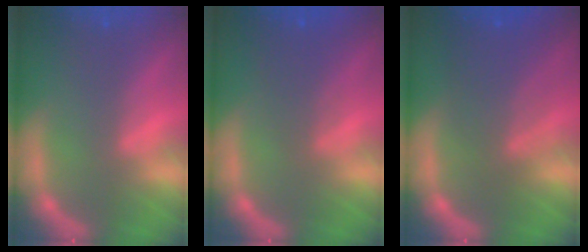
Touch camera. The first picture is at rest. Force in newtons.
{"total": 3.0}
{"total": 6.0}